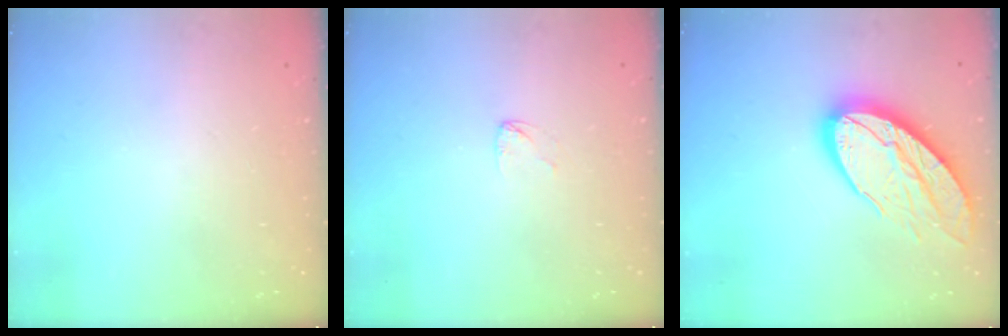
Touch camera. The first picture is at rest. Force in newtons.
{"total": 2.4, "press": 2.4, "slide": 0.2}
{"total": 18.8, "press": 18.8, "slide": 1.2}